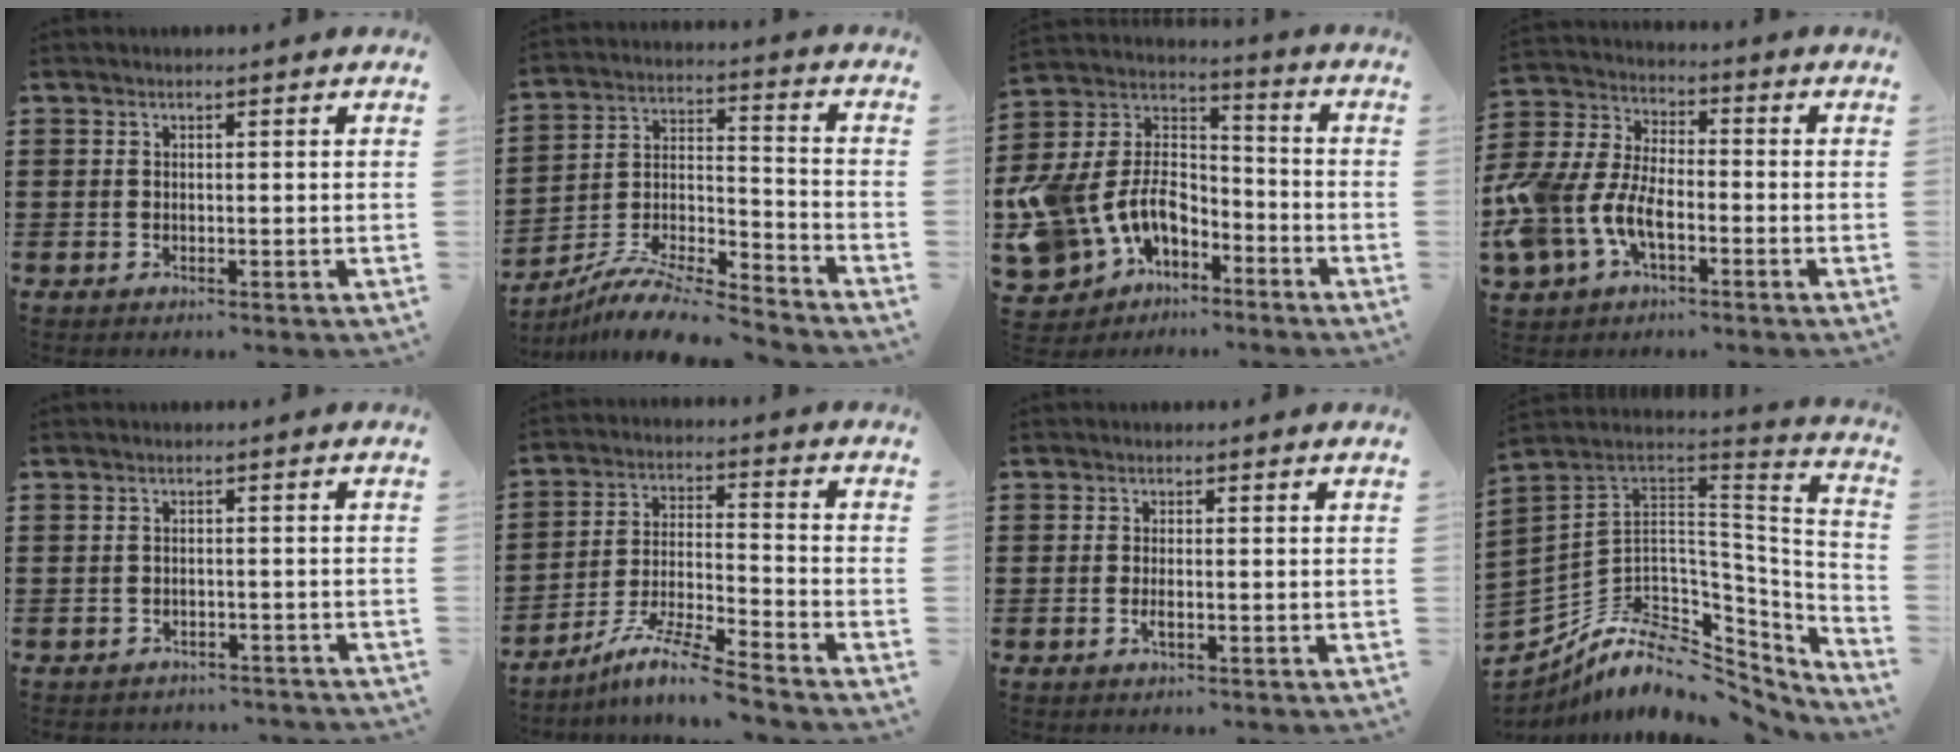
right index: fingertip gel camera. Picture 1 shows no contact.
{"total": 9.3, "force": [-8.7, 1.0, 3.3], "torque": [-0.060, 0.011, -0.173]}
{"total": 11.2, "force": [-5.5, 8.4, 5.1], "torque": [-0.160, 0.004, -0.107]}
{"total": 8.4, "force": [-3.8, 5.0, 5.6], "torque": [-0.172, -0.017, -0.087]}
{"total": 1.8, "force": [-1.8, 0.3, -0.1], "torque": [-0.005, 0.000, -0.039]}
{"total": 8.7, "force": [-7.4, 0.1, 4.5], "torque": [-0.094, 0.000, -0.149]}
{"total": 1.4, "force": [-0.4, 0.4, 1.3], "torque": [-0.031, -0.004, -0.009]}
{"total": 9.9, "force": [-4.4, 6.5, 6.1], "torque": [-0.149, -0.011, -0.076]}